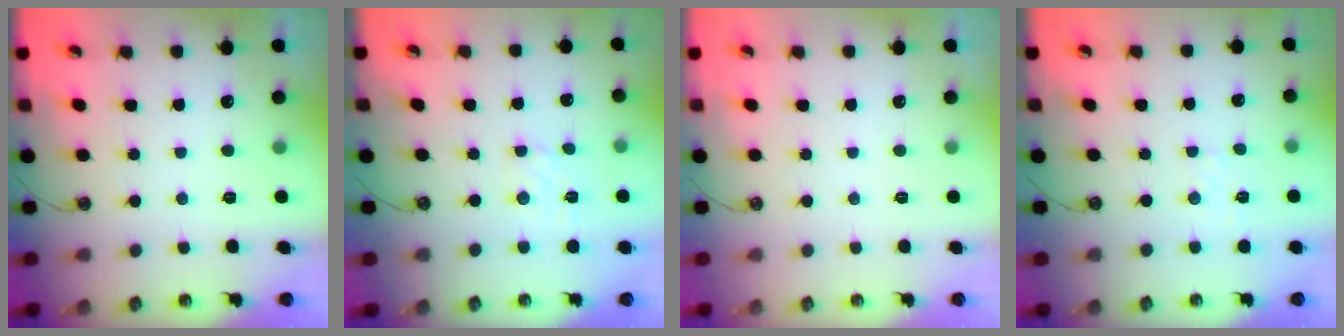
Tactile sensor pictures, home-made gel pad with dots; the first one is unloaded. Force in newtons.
{"total": 3.0, "press": 3.0, "slide": 0.5}
{"total": 0.0}
{"total": 2.5, "press": 2.5, "slide": 0.4}